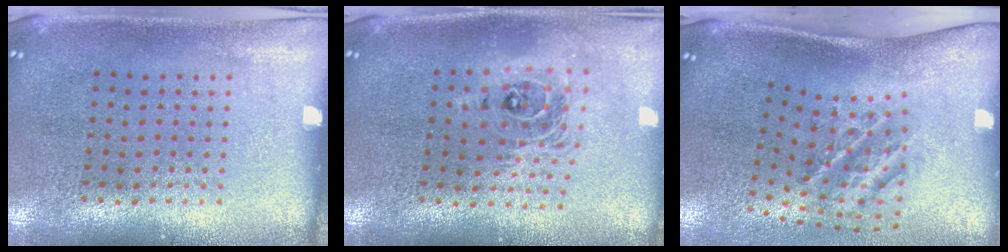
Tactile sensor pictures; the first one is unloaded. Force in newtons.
{"total": 1.9, "press": 1.5, "slide": 1.3}
{"total": 2.0, "press": 1.3, "slide": 1.6}